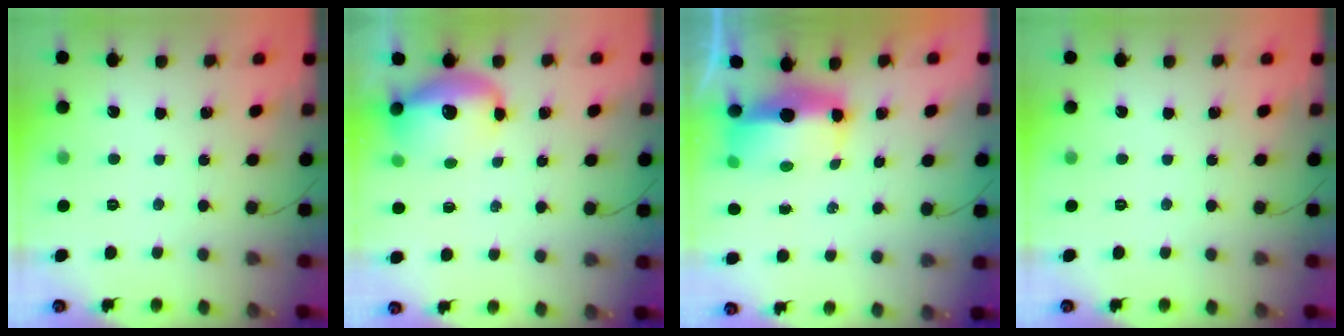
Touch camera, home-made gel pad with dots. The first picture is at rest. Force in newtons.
{"total": 11.4, "press": 11.1, "slide": 2.5}
{"total": 9.2, "press": 9.1, "slide": 1.1}
{"total": 0.0}